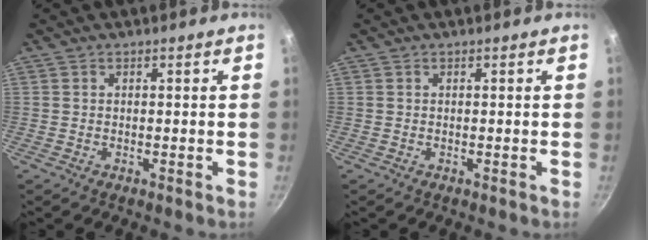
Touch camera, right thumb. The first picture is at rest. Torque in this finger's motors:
{"motor_torque": [0.00, 0.00, 0.00, 0.00, 0.00]}